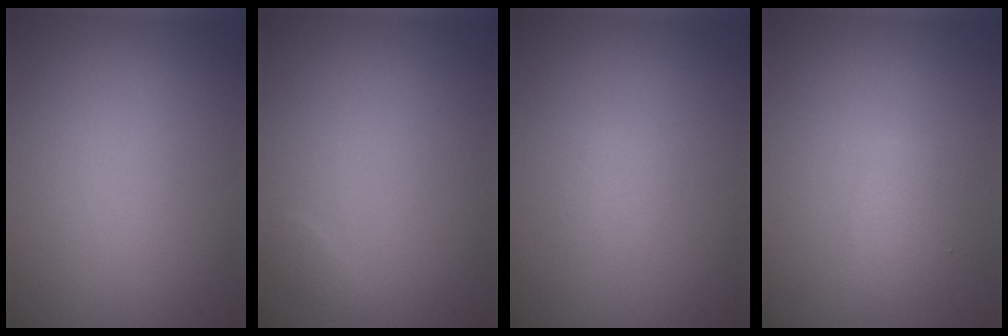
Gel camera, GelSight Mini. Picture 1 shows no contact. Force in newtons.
{"total": 0.5, "press": 0.5, "slide": 0.0}
{"total": 0.7, "press": 0.7, "slide": 0.0}
{"total": 1.9, "press": 1.9, "slide": 0.2}